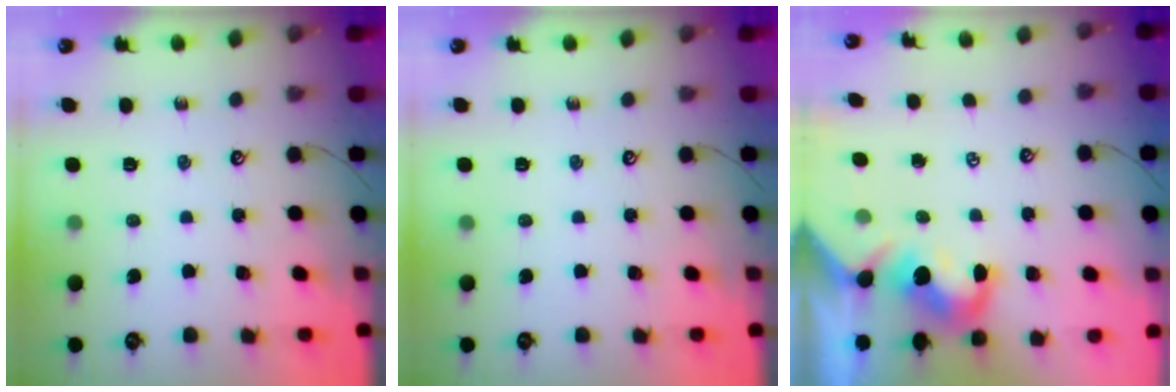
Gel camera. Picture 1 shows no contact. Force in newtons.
{"total": 0.0}
{"total": 2.3, "press": 2.2, "slide": 0.6}